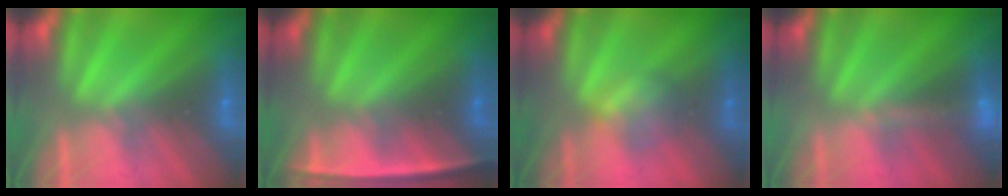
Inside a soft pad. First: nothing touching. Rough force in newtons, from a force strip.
{"total": 2.4}
{"total": 2.3}
{"total": 3.2}